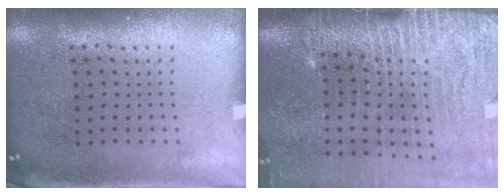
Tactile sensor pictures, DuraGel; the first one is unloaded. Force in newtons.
{"total": 4.2, "press": 3.5, "slide": 2.3}